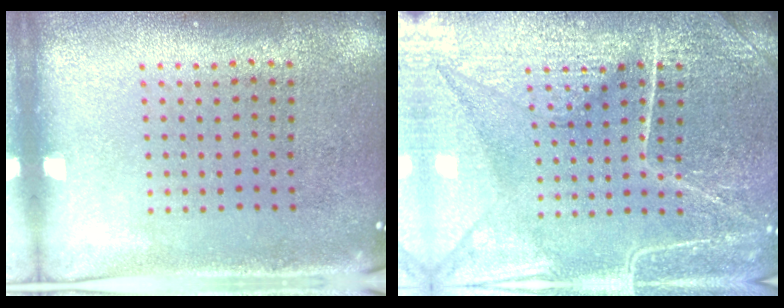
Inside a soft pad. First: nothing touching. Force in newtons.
{"total": 7.1, "press": 7.1, "slide": 0.9}